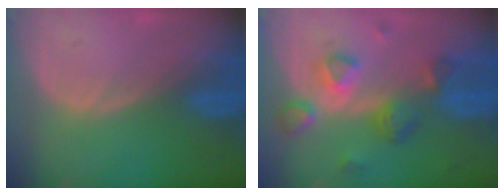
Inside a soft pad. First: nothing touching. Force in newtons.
{"total": 7.7, "press": 6.9, "slide": 3.5}